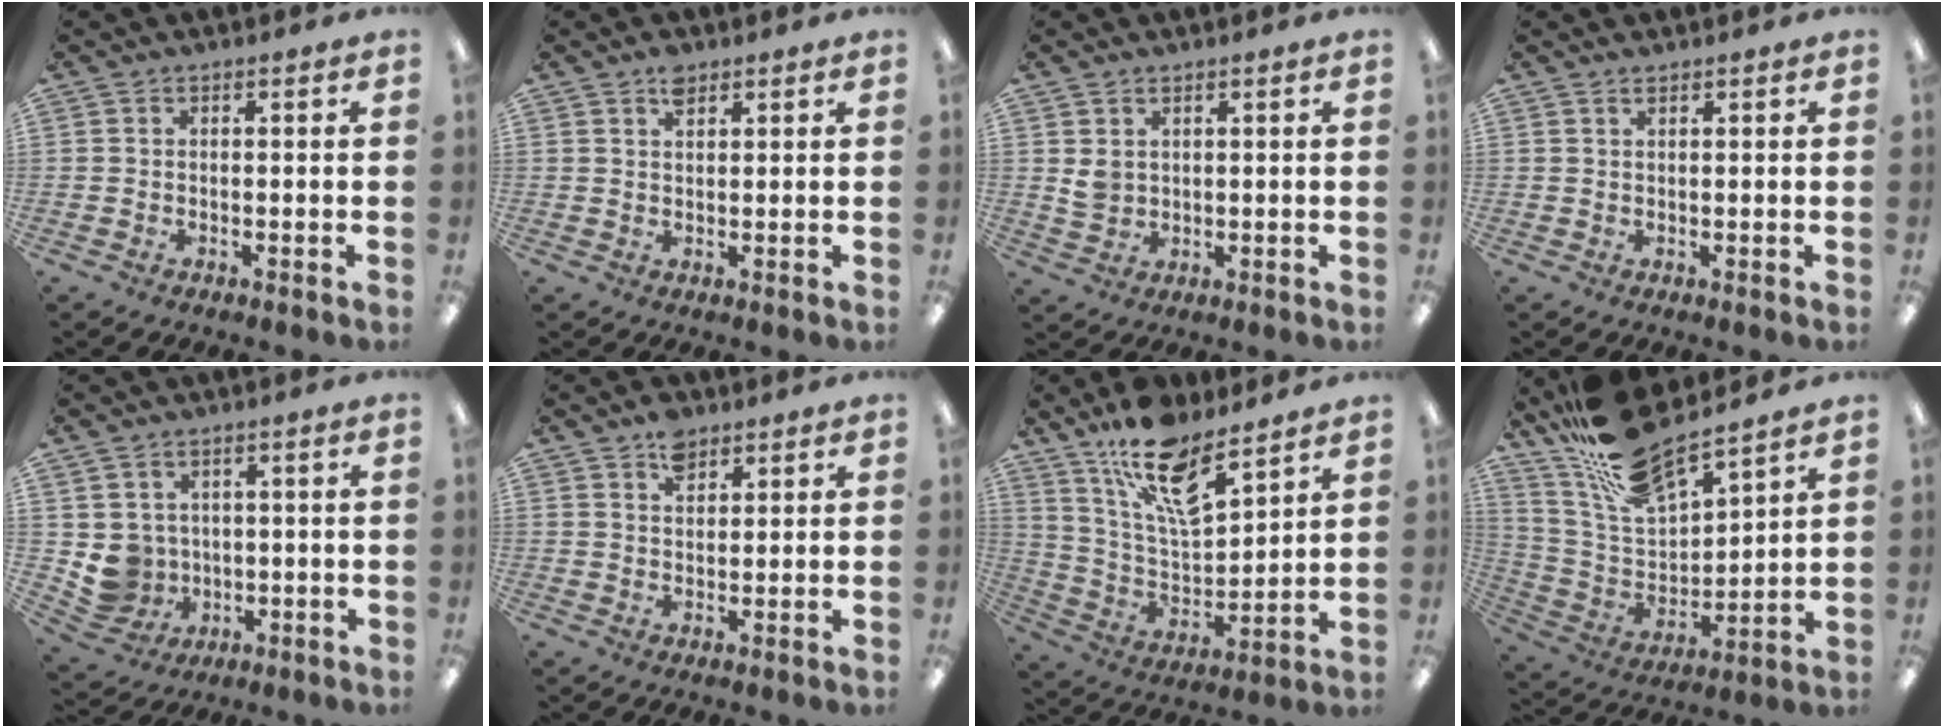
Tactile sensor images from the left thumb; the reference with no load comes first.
{"total": 3.1, "force": [2.2, 1.5, 1.7], "torque": [-0.030, -0.003, 0.038]}
{"total": 3.0, "force": [1.6, 2.2, 1.2], "torque": [-0.027, 0.000, 0.031]}
{"total": 1.0, "force": [0.8, 0.2, 0.5], "torque": [-0.011, 0.000, 0.015]}
{"total": 6.2, "force": [1.6, 6.0, 0.7], "torque": [-0.042, -0.010, 0.039]}
{"total": 4.7, "force": [3.3, 2.6, 2.2], "torque": [-0.026, -0.012, 0.056]}
{"total": 17.2, "force": [11.9, 6.3, 10.7], "torque": [-0.193, -0.063, 0.209]}
{"total": 17.4, "force": [15.2, 4.3, 7.4], "torque": [-0.169, -0.092, 0.274]}